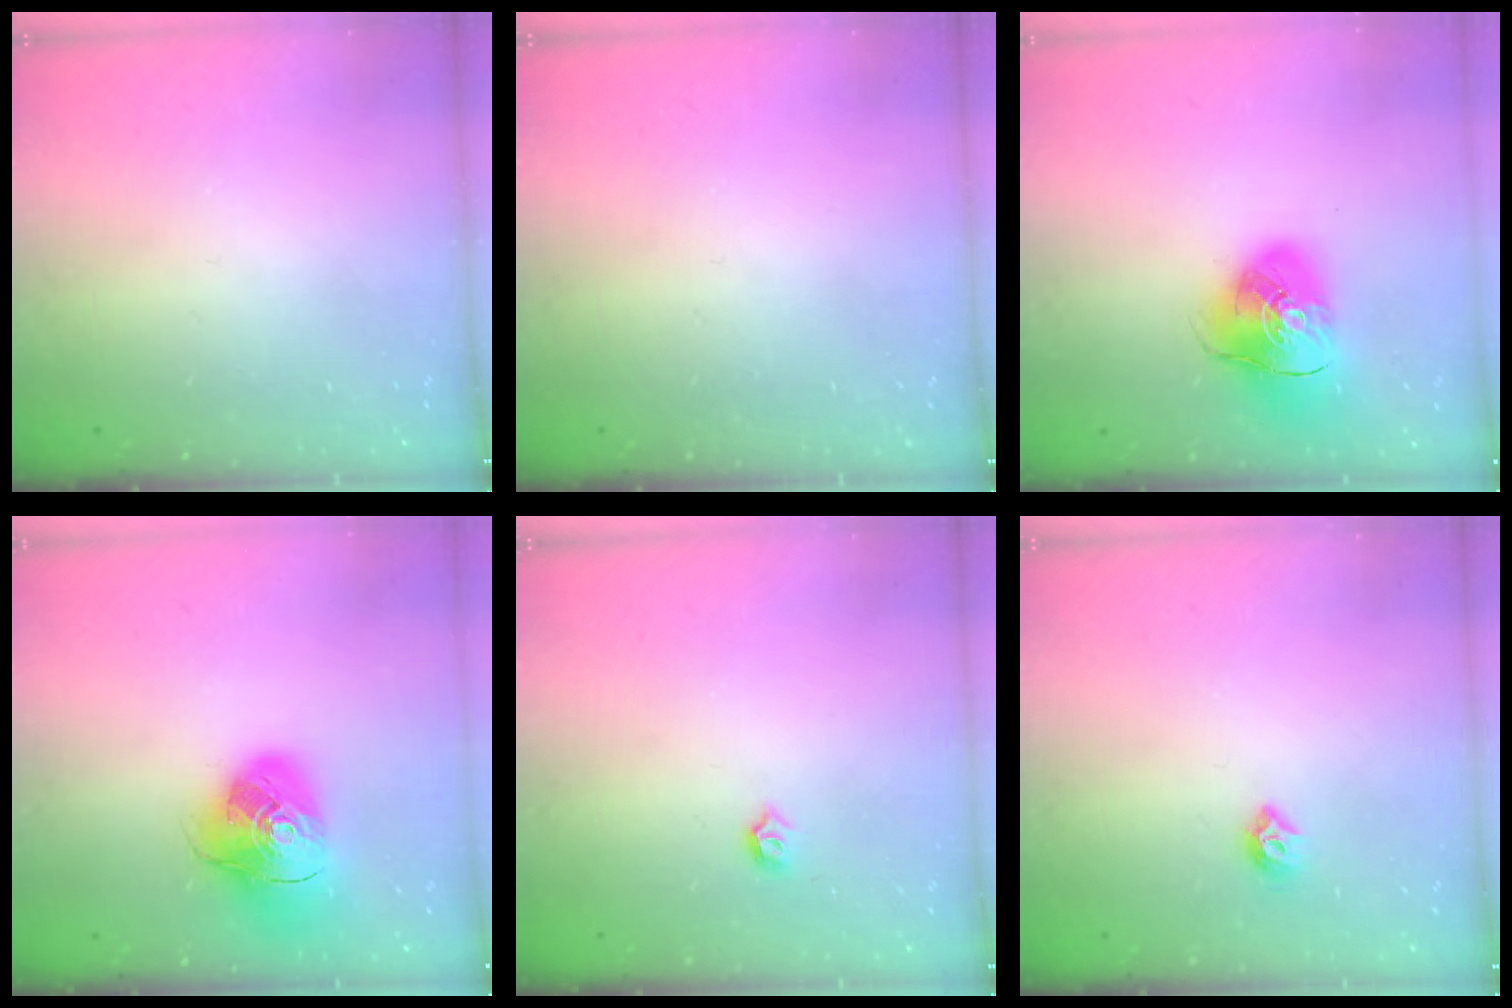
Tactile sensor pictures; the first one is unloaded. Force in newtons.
{"total": 0.0}
{"total": 13.0, "press": 12.9, "slide": 2.0}
{"total": 14.9, "press": 14.8, "slide": 1.7}
{"total": 3.7, "press": 3.6, "slide": 0.6}
{"total": 6.6, "press": 6.6, "slide": 0.4}